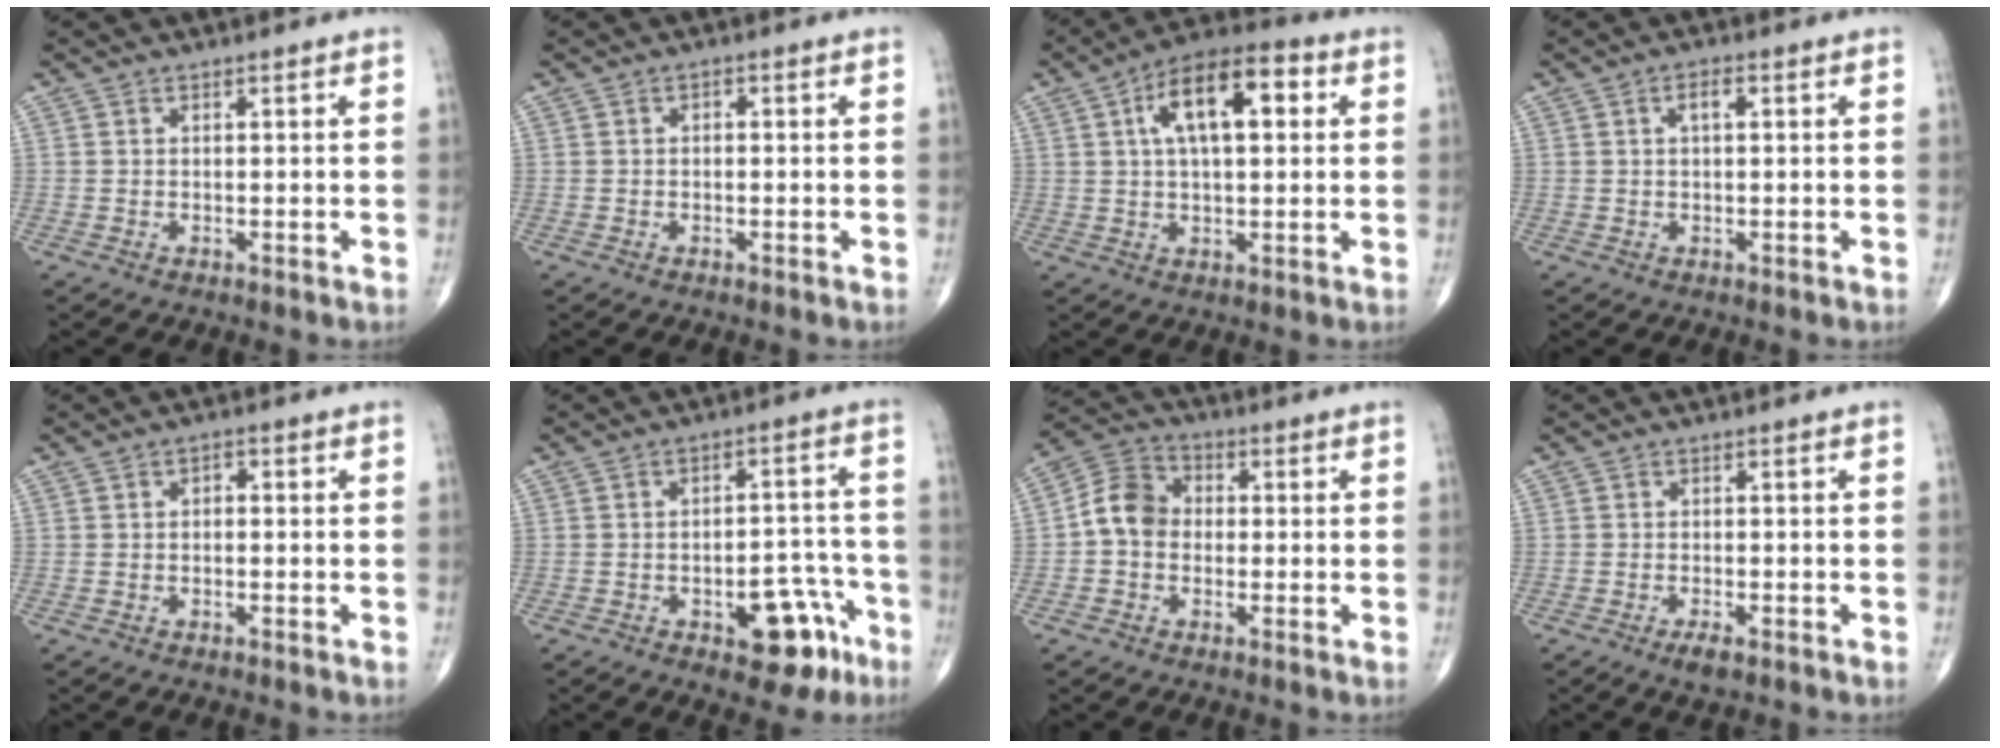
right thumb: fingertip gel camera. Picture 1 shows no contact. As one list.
[{"total": 0.9, "force": [0.1, 0.5, 0.7], "torque": [-0.006, 0.004, -0.003]}, {"total": 13.9, "force": [3.6, 6.3, 11.9], "torque": [-0.184, 0.021, 0.051]}, {"total": 2.6, "force": [0.7, 1.0, 2.2], "torque": [-0.038, 0.005, 0.010]}, {"total": 1.4, "force": [0.0, 0.9, 1.1], "torque": [-0.008, 0.008, -0.007]}, {"total": 11.2, "force": [-5.5, 5.4, 8.0], "torque": [-0.071, 0.046, -0.066]}, {"total": 7.5, "force": [-0.7, 6.1, 4.3], "torque": [-0.064, 0.029, -0.029]}, {"total": 2.4, "force": [-1.4, 0.8, 1.7], "torque": [-0.033, -0.001, -0.026]}]